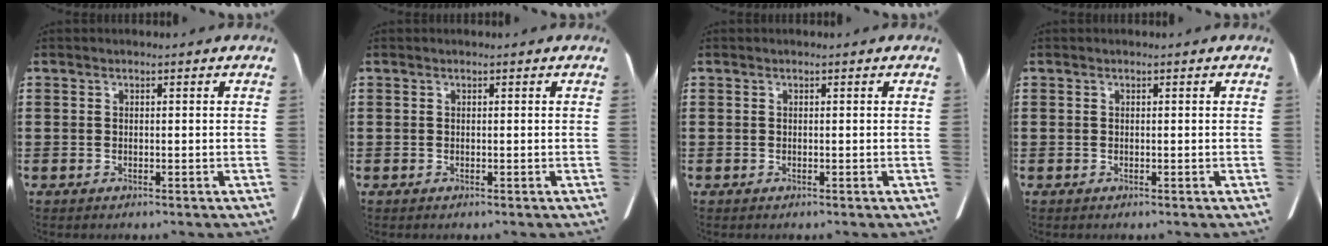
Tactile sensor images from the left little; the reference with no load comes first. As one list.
[{"total": 0.0}, {"total": 0.0}, {"total": 0.0}]